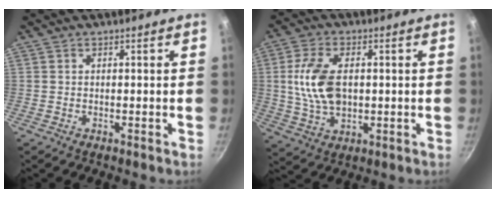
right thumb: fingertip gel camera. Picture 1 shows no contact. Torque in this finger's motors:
{"motor_torque": [-0.68, 0.96, 0.77, 0.77, 0.04]}